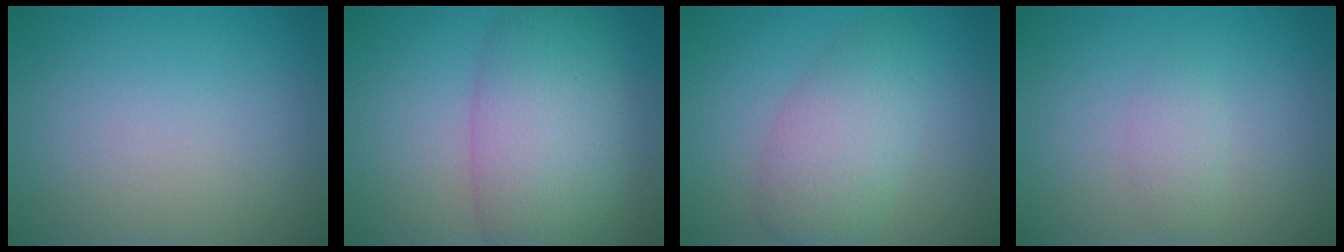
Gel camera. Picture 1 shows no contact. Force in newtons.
{"total": 8.1, "press": 8.1, "slide": 0.3}
{"total": 4.6, "press": 4.6, "slide": 0.3}
{"total": 1.3, "press": 1.3, "slide": 0.0}